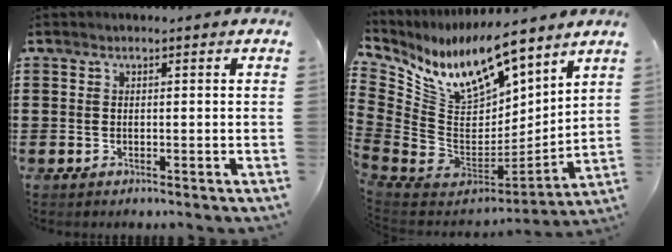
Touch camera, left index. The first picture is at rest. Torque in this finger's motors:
{"motor_torque": [2.14, 0.00, 0.67, 0.21]}